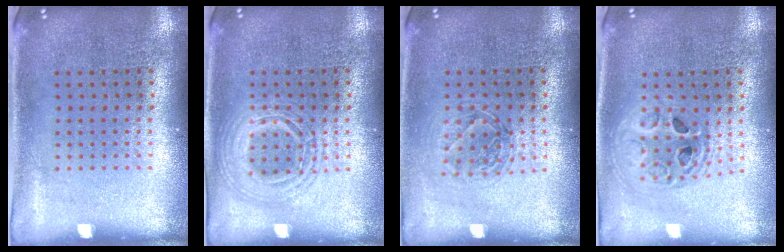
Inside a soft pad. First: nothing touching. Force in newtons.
{"total": 2.5, "press": 2.5, "slide": 0.3}
{"total": 1.2, "press": 1.1, "slide": 0.6}
{"total": 1.8, "press": 1.5, "slide": 1.0}